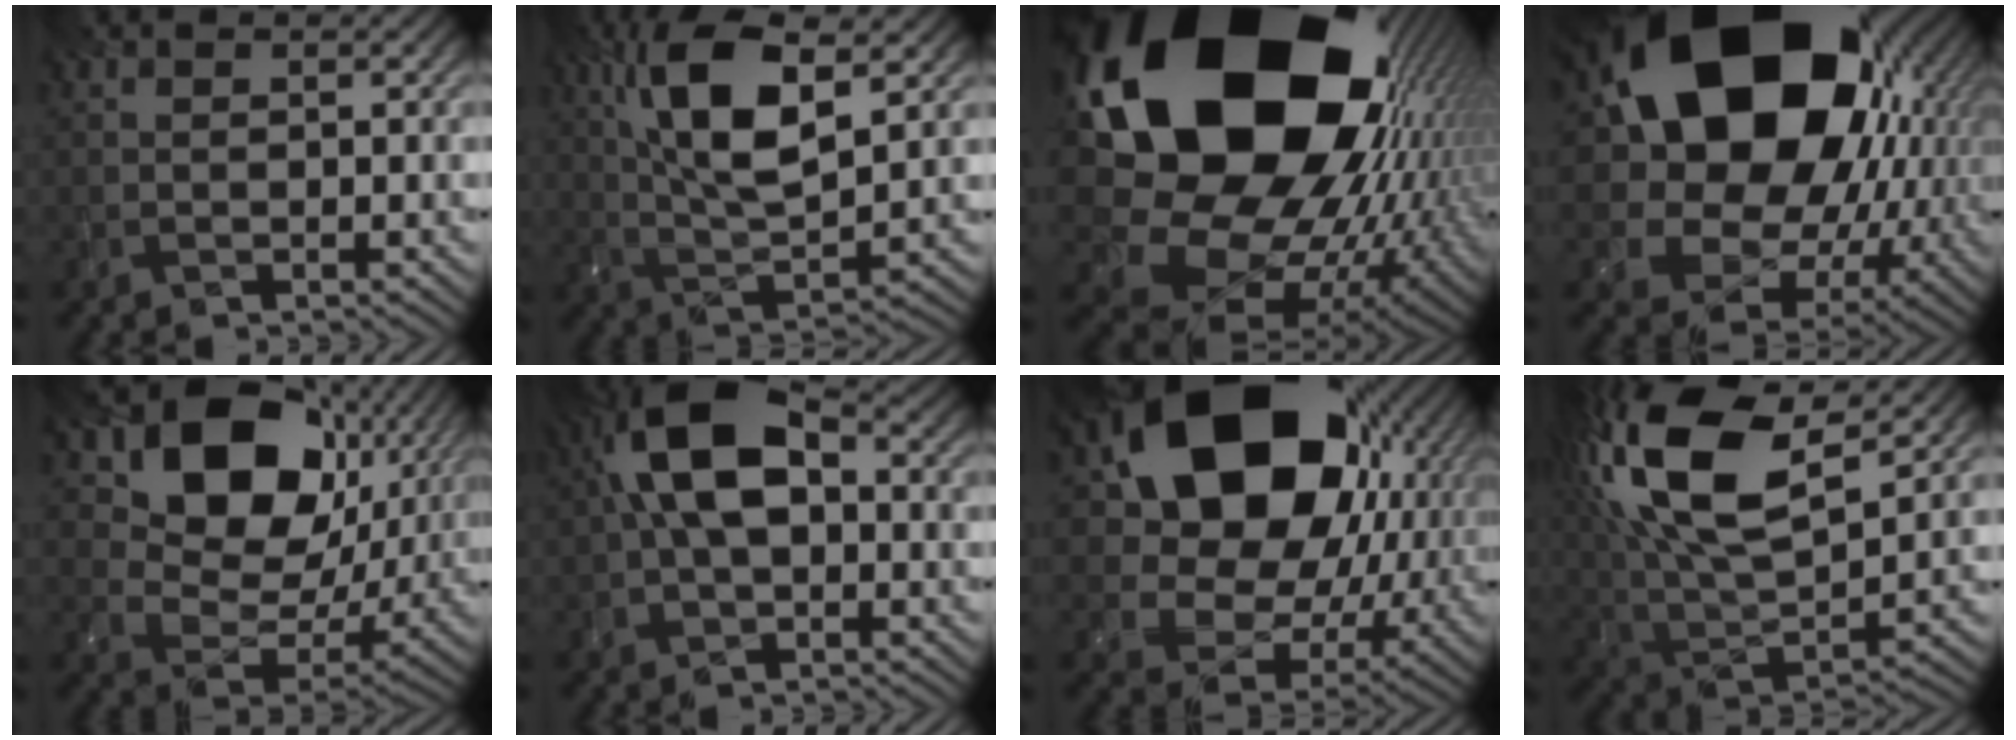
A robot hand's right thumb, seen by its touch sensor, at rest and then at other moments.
{"total": 11.9, "force": [4.5, 4.2, 10.1], "torque": [-0.215, 0.008, 0.088]}
{"total": 23.5, "force": [6.6, 17.3, 14.4], "torque": [-0.318, -0.066, 0.144]}
{"total": 22.2, "force": [6.6, 17.1, 12.5], "torque": [-0.282, -0.029, 0.153]}
{"total": 16.3, "force": [6.9, 11.3, 9.5], "torque": [-0.178, 0.002, 0.129]}
{"total": 10.2, "force": [1.2, 5.7, 8.4], "torque": [-0.173, 0.021, 0.008]}
{"total": 19.9, "force": [6.1, 15.2, 11.2], "torque": [-0.231, -0.008, 0.136]}
{"total": 18.6, "force": [8.5, 8.3, 14.3], "torque": [-0.333, 0.045, 0.137]}